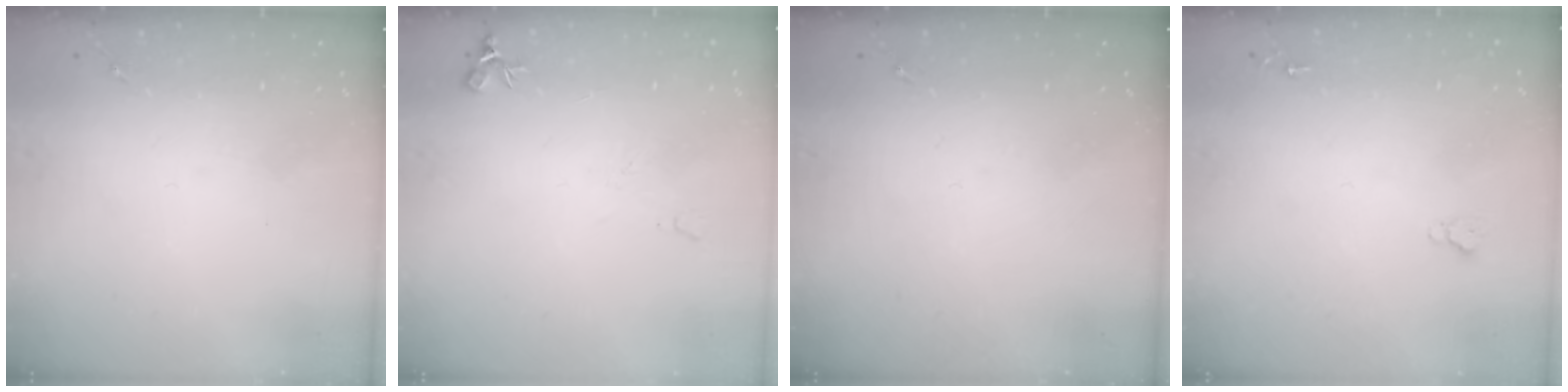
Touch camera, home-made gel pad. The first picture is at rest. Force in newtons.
{"total": 6.9, "press": 6.9, "slide": 0.7}
{"total": 0.0}
{"total": 2.6, "press": 2.5, "slide": 0.3}